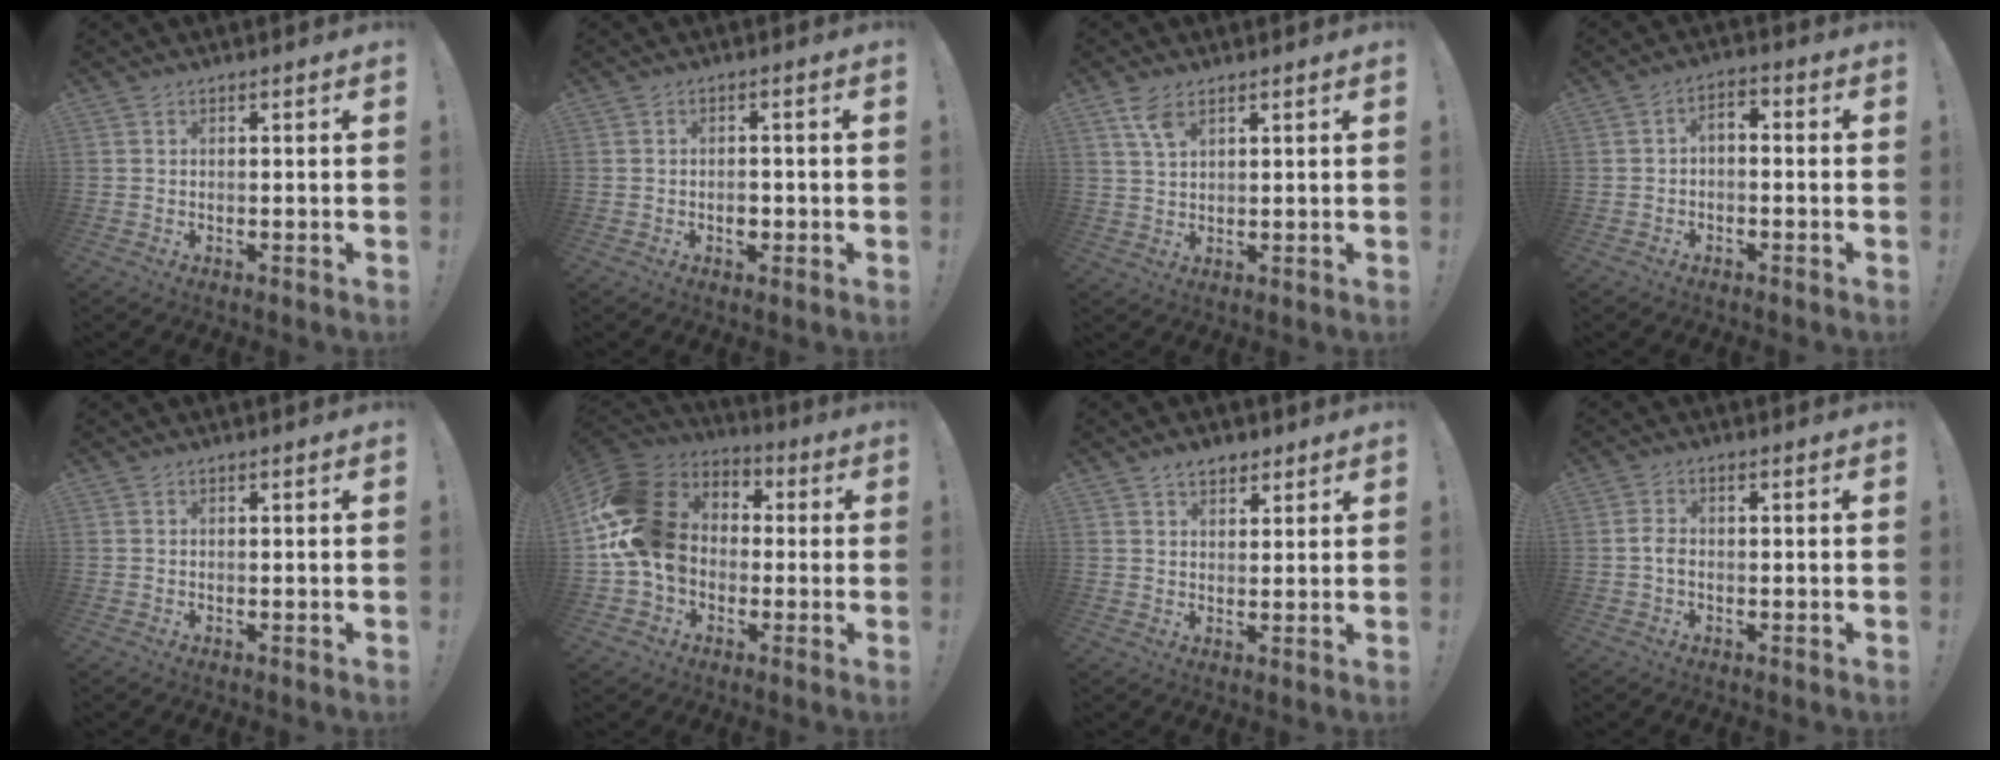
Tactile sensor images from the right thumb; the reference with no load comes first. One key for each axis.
{"total": 2.8, "fx": -1.1, "fy": 1.9, "fz": 1.8, "tx": -0.016, "ty": 0.001, "tz": -0.022}
{"total": 5.2, "fx": 3.2, "fy": 2.1, "fz": 3.5, "tx": -0.067, "ty": -0.012, "tz": 0.060}
{"total": 3.4, "fx": -1.8, "fy": 1.7, "fz": 2.4, "tx": -0.047, "ty": 0.004, "tz": -0.036}
{"total": 0.0}
{"total": 20.0, "fx": 0.8, "fy": 15.8, "fz": 12.1, "tx": -0.211, "ty": 0.010, "tz": 0.025}
{"total": 4.6, "fx": 3.2, "fy": 2.9, "fz": 1.7, "tx": -0.012, "ty": -0.015, "tz": 0.056}
{"total": 2.2, "fx": -0.3, "fy": 1.0, "fz": 1.9, "tx": -0.041, "ty": 0.004, "tz": -0.007}